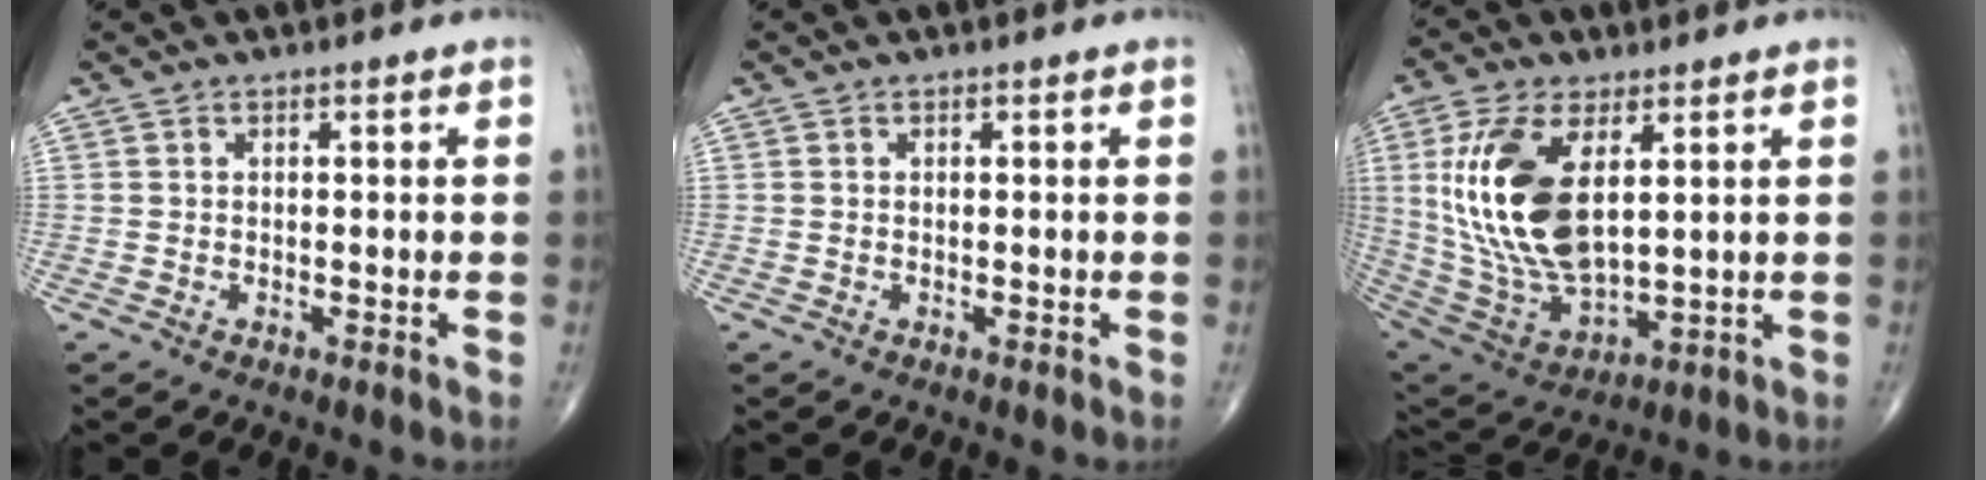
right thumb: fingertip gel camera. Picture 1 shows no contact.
{"total": 0.0}
{"total": 19.5, "force": [4.4, 9.4, 16.5], "torque": [-0.333, -0.025, 0.095]}